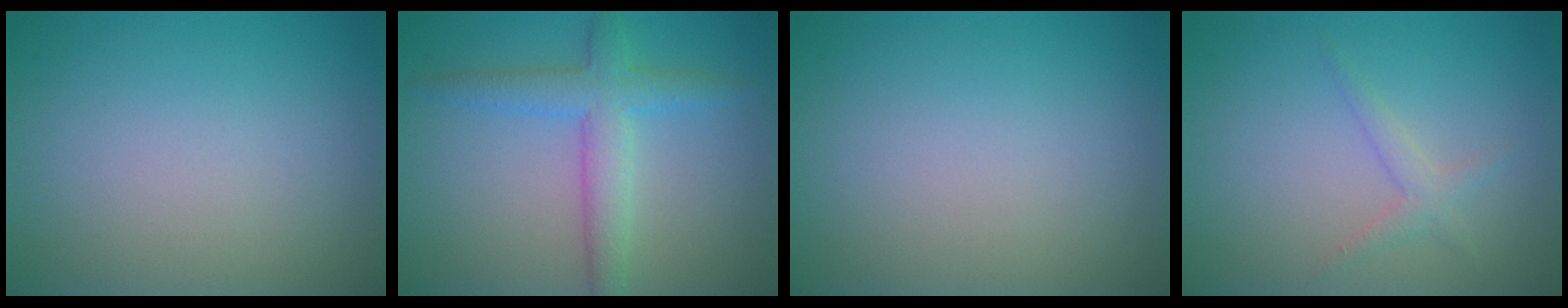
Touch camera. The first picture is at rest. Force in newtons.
{"total": 4.0, "press": 4.0, "slide": 0.2}
{"total": 0.0}
{"total": 1.4, "press": 1.4, "slide": 0.1}